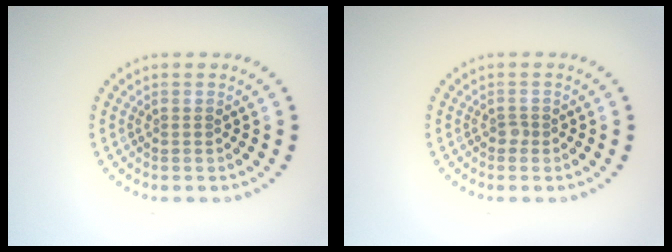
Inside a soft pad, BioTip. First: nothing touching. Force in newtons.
{"total": 0.8, "press": 0.5, "slide": 0.6}